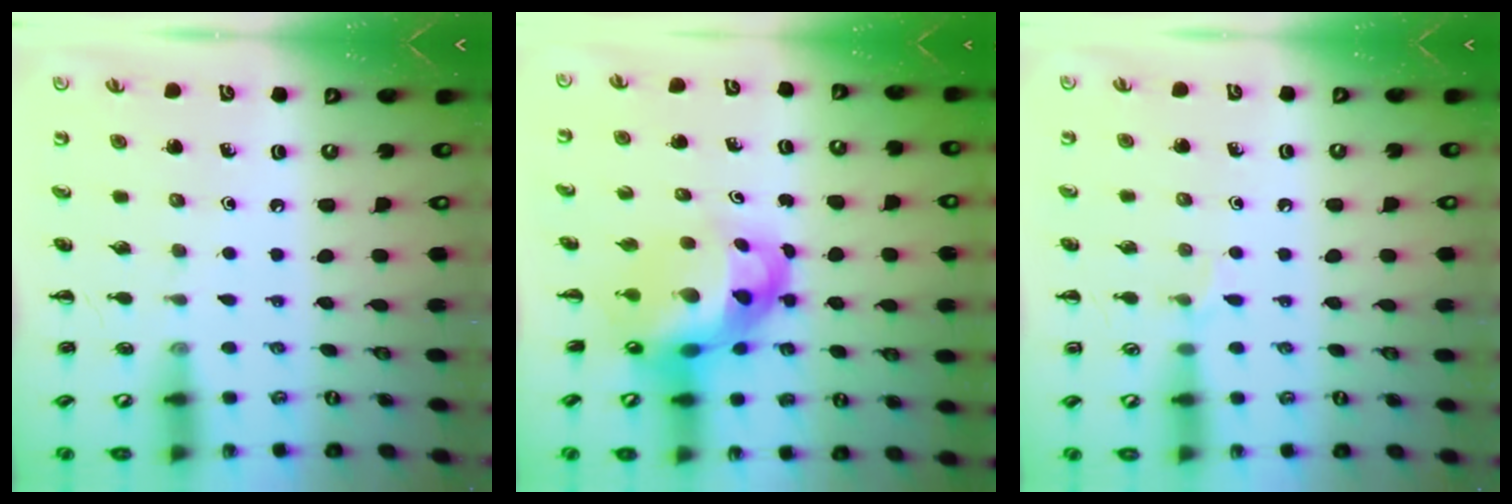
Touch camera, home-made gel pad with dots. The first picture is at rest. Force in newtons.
{"total": 7.8, "press": 7.5, "slide": 2.1}
{"total": 5.2, "press": 4.8, "slide": 1.9}